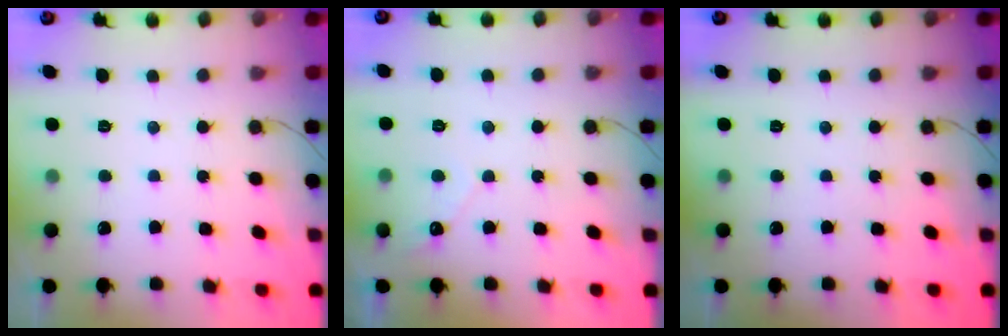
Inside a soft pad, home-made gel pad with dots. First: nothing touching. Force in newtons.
{"total": 2.8, "press": 2.8, "slide": 0.2}
{"total": 0.0}